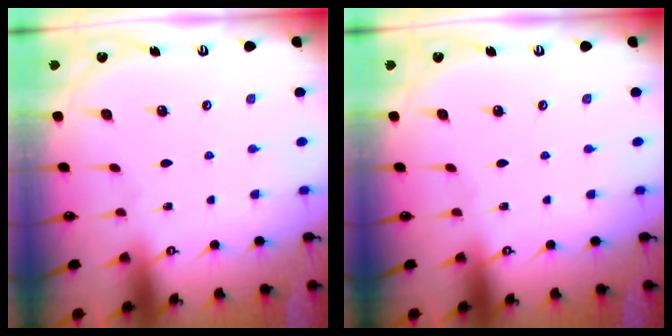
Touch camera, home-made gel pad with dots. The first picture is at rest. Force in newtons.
{"total": 0.0}